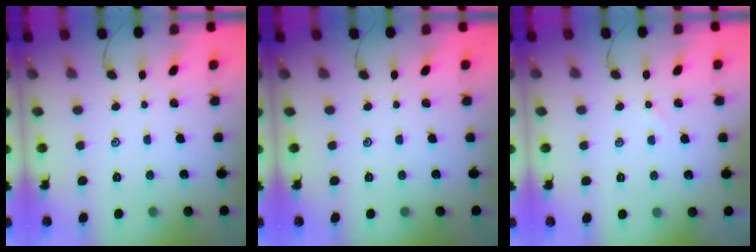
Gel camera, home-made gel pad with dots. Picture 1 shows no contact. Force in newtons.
{"total": 0.0}
{"total": 1.3, "press": 1.3, "slide": 0.3}